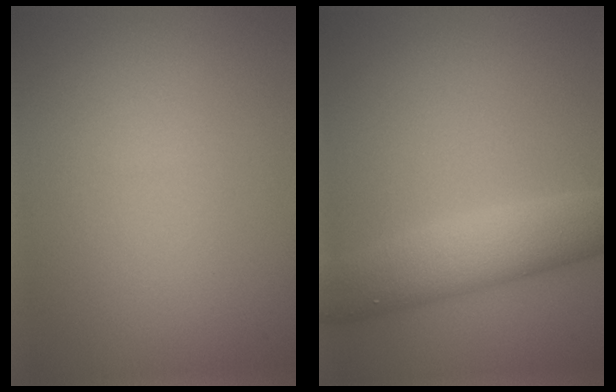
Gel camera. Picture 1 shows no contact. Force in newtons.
{"total": 5.3, "press": 5.3, "slide": 0.2}